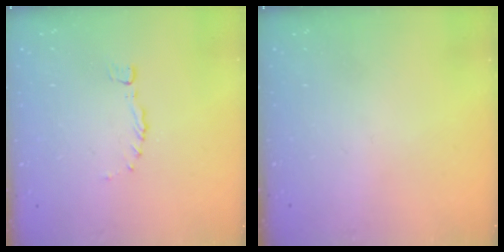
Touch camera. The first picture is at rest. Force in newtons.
{"total": 0.0}